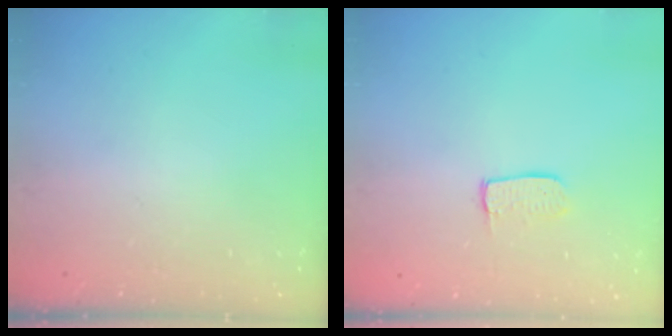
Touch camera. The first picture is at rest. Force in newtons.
{"total": 6.2, "press": 6.2, "slide": 0.4}